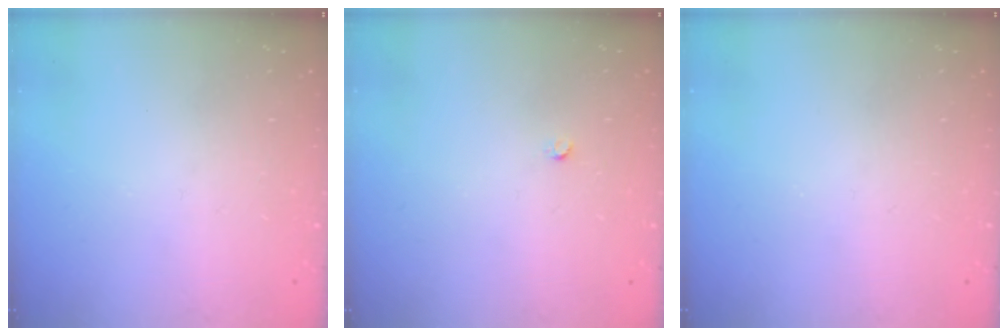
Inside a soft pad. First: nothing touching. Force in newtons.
{"total": 2.2, "press": 2.2, "slide": 0.3}
{"total": 0.0}